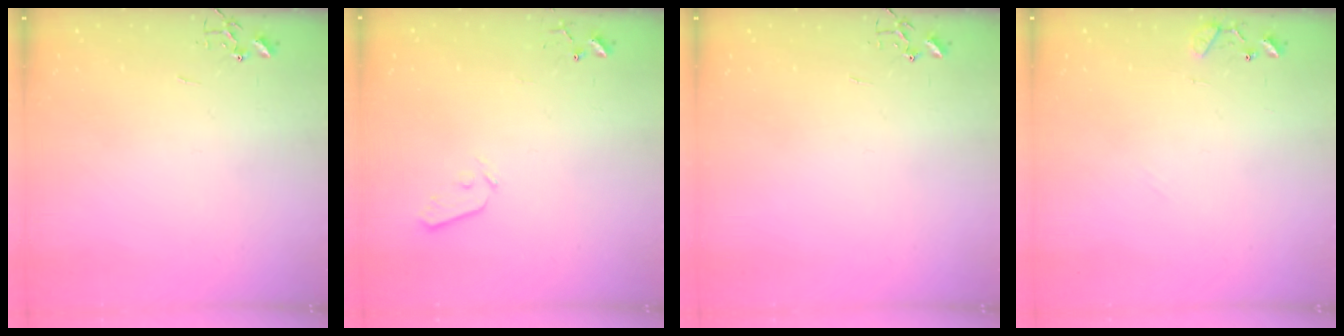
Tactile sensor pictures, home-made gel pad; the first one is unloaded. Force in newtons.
{"total": 3.7, "press": 3.6, "slide": 0.6}
{"total": 0.0}
{"total": 8.4, "press": 8.4, "slide": 0.7}